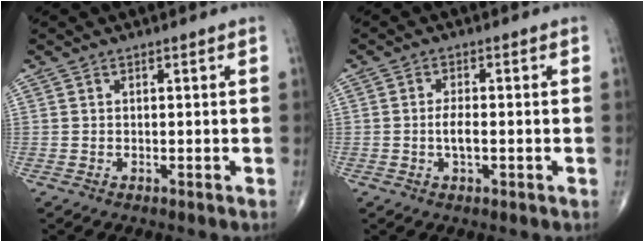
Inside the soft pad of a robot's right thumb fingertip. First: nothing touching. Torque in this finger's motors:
{"motor_torque": [2.23, 1.98, 1.38, -1.40, 0.29]}